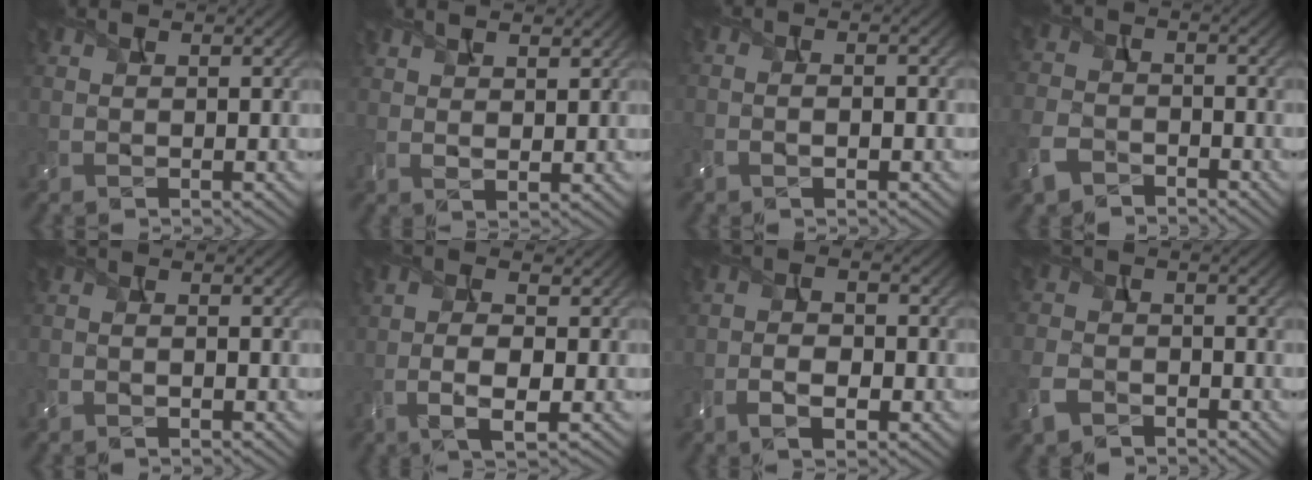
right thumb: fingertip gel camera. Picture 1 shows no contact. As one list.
[{"total": 3.3, "force": [2.4, 1.2, 2.0], "torque": [-0.039, -0.002, 0.050]}, {"total": 2.6, "force": [-1.0, 1.1, 2.2], "torque": [-0.027, 0.007, -0.025]}, {"total": 5.7, "force": [-3.6, 3.5, 2.6], "torque": [-0.073, -0.008, -0.080]}, {"total": 1.3, "force": [-0.8, 0.4, 1.0], "torque": [-0.022, 0.001, -0.020]}, {"total": 6.0, "force": [-1.2, 2.2, 5.4], "torque": [-0.114, 0.002, -0.025]}, {"total": 4.8, "force": [-2.1, 2.3, 3.6], "torque": [-0.062, -0.002, -0.045]}, {"total": 5.0, "force": [-3.1, 3.2, 2.4], "torque": [-0.067, -0.007, -0.069]}]